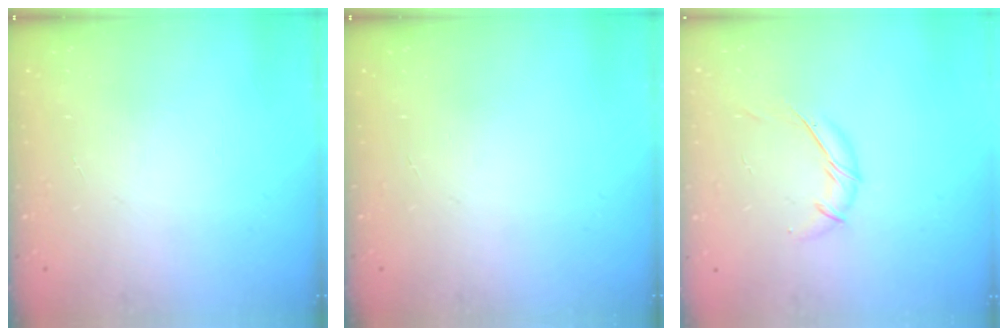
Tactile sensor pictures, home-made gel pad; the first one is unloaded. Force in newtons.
{"total": 0.0}
{"total": 7.3, "press": 7.3, "slide": 0.5}